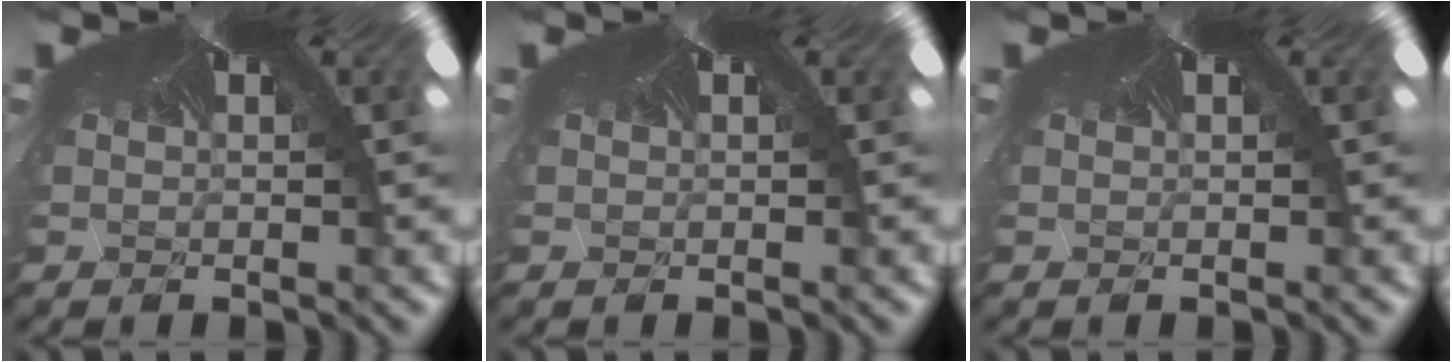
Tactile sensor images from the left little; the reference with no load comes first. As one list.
[{"total": 0.0}, {"total": 0.0}]